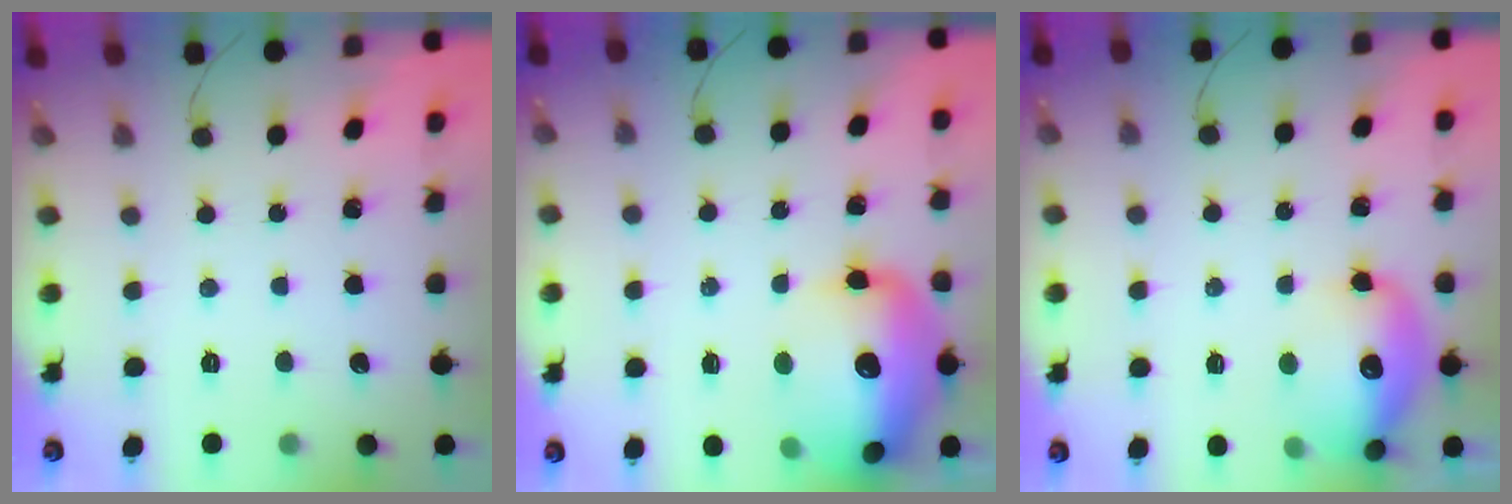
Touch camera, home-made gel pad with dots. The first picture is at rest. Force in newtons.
{"total": 22.1, "press": 20.7, "slide": 7.7}
{"total": 14.2, "press": 13.8, "slide": 3.2}